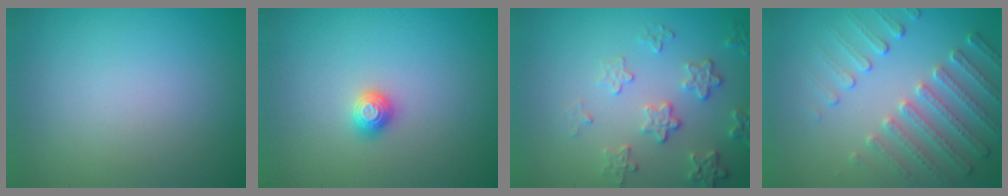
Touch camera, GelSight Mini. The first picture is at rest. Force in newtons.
{"total": 1.2, "press": 1.2, "slide": 0.2}
{"total": 3.2, "press": 3.0, "slide": 0.9}
{"total": 4.0, "press": 3.7, "slide": 1.6}